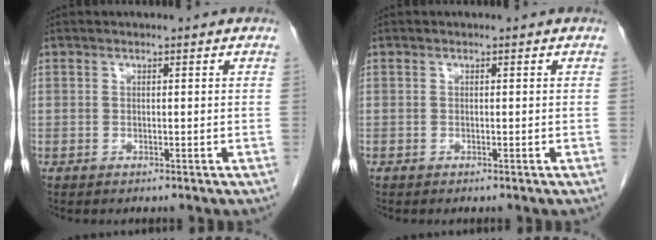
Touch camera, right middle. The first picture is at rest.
{"total": 0.0}